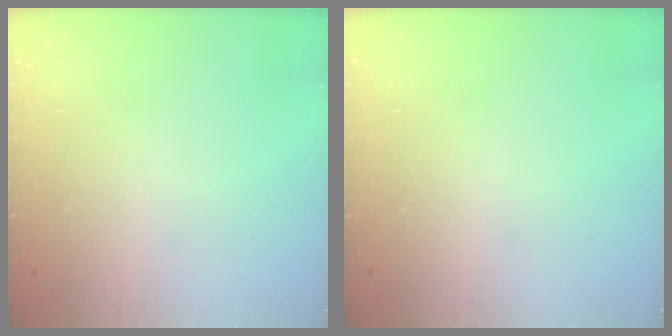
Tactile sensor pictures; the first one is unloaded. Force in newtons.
{"total": 0.0}